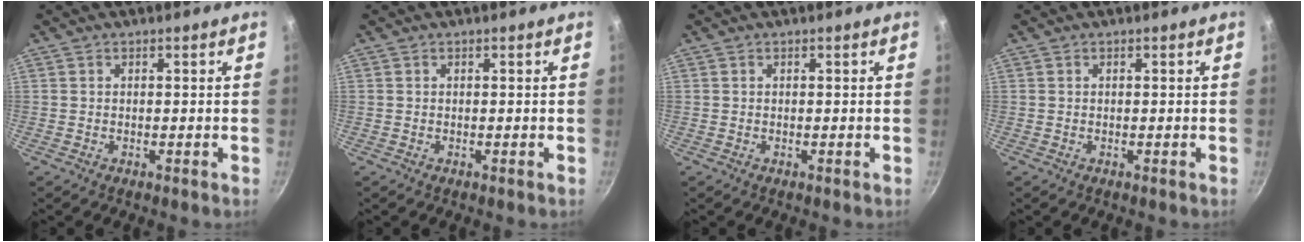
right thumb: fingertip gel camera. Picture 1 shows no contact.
{"total": 0.0}
{"total": 0.0}
{"total": 0.0}